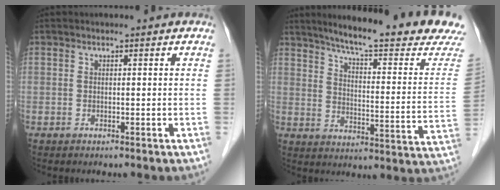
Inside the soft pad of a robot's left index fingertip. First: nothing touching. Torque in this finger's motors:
{"motor_torque": [-0.85, -1.29, 0.33, 0.08]}